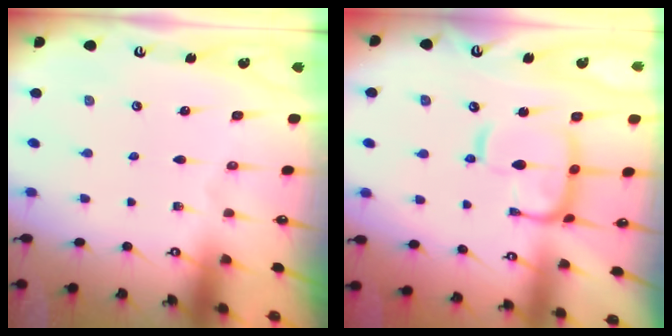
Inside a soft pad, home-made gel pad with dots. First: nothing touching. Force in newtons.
{"total": 10.2, "press": 10.1, "slide": 1.2}